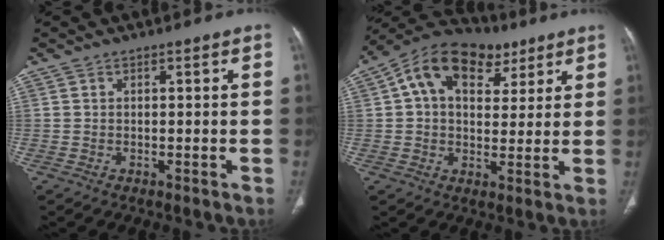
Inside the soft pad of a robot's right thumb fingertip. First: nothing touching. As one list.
[{"total": 16.5, "force": [7.0, 10.7, 10.4], "torque": [-0.145, 0.015, 0.108]}]